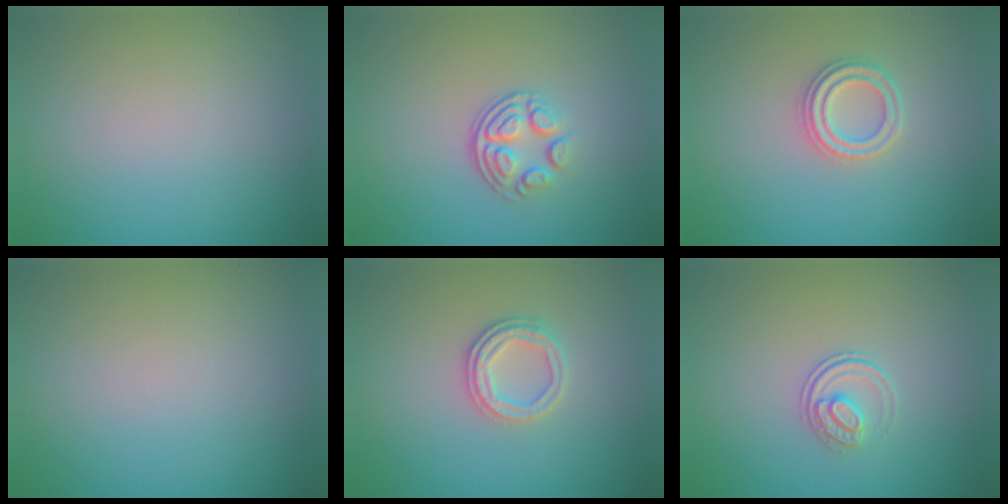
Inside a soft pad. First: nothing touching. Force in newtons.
{"total": 3.5, "press": 2.5, "slide": 2.4}
{"total": 2.3, "press": 2.3, "slide": 0.3}
{"total": 0.0}
{"total": 2.4, "press": 2.3, "slide": 0.7}
{"total": 2.0, "press": 1.4, "slide": 1.3}